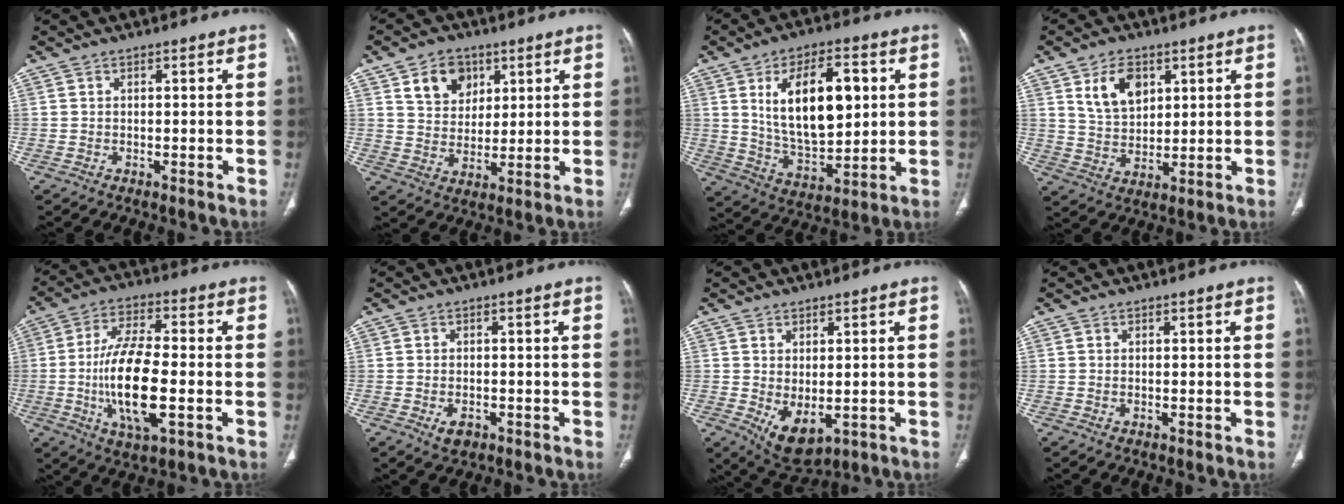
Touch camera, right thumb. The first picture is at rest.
{"total": 8.3, "force": [4.5, 5.7, 4.1], "torque": [-0.047, -0.028, 0.087]}
{"total": 17.7, "force": [4.3, 9.0, 14.7], "torque": [-0.218, -0.014, 0.083]}
{"total": 8.8, "force": [4.0, 5.7, 5.4], "torque": [-0.076, -0.022, 0.080]}
{"total": 15.7, "force": [-2.8, 5.6, 14.3], "torque": [-0.275, 0.006, -0.051]}
{"total": 2.9, "force": [-1.3, 1.8, 1.9], "torque": [-0.030, 0.002, -0.014]}
{"total": 7.2, "force": [-1.4, 4.0, 5.9], "torque": [-0.085, -0.010, 0.001]}
{"total": 0.0}